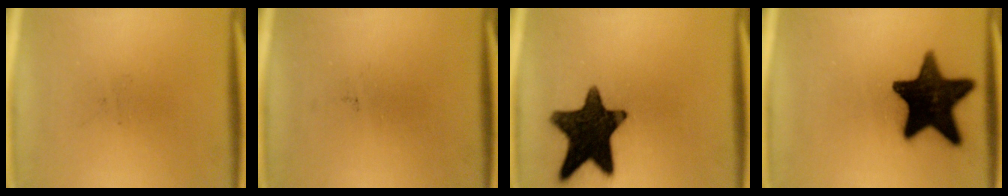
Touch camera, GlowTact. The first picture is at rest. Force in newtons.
{"total": 0.0}
{"total": 16.0}
{"total": 17.8}